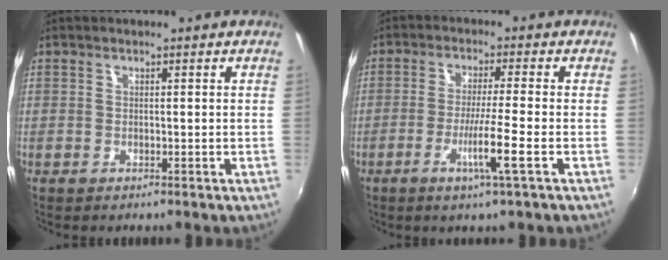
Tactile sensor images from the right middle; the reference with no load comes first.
{"total": 6.3, "force": [-2.6, -1.2, 5.7], "torque": [-0.108, -0.014, -0.049]}